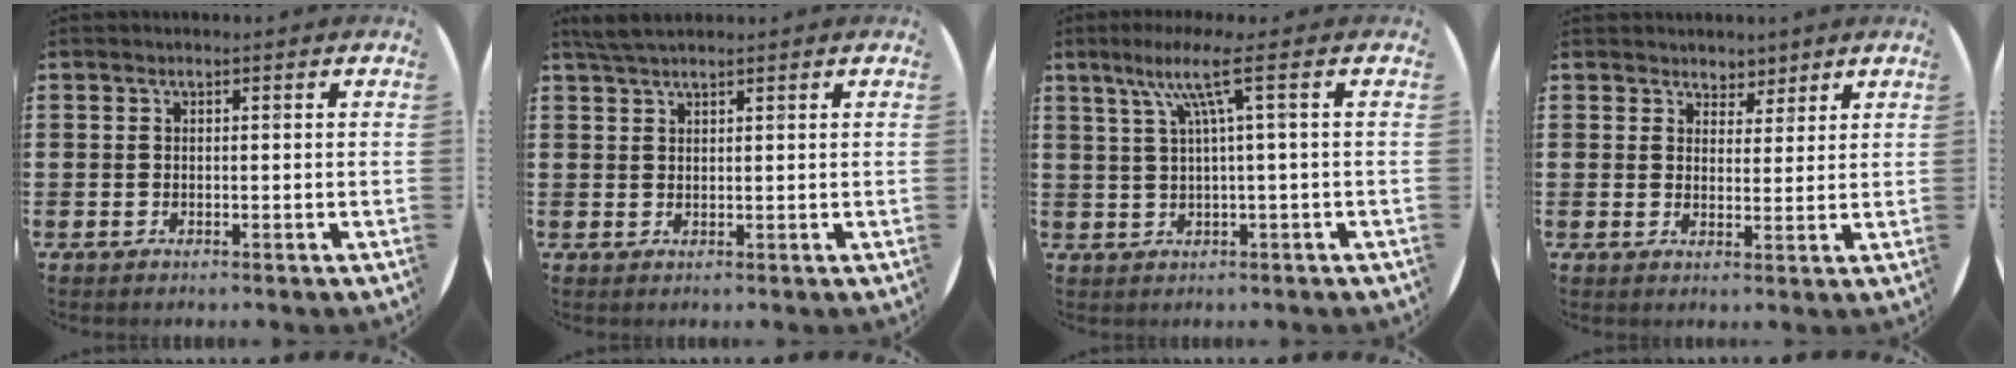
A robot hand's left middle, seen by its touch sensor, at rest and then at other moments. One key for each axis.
{"total": 2.4, "fx": 2.1, "fy": 0.3, "fz": 1.1, "tx": -0.026, "ty": 0.004, "tz": 0.039}
{"total": 6.2, "fx": 2.1, "fy": 0.0, "fz": 5.9, "tx": -0.118, "ty": 0.004, "tz": 0.029}
{"total": 3.1, "fx": 2.8, "fy": 1.3, "fz": -0.2, "tx": 0.004, "ty": -0.007, "tz": 0.051}